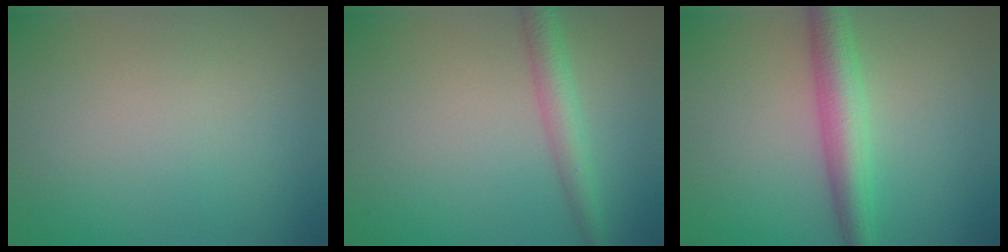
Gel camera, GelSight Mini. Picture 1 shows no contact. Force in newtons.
{"total": 3.2, "press": 3.2, "slide": 0.1}
{"total": 4.6, "press": 4.6, "slide": 0.1}